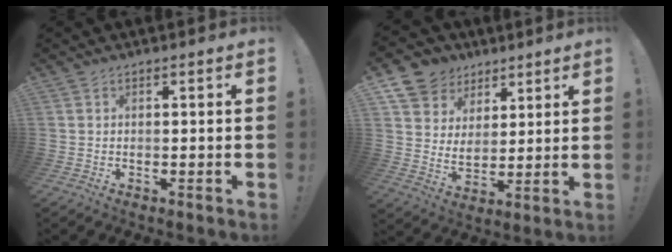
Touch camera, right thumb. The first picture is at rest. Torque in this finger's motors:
{"motor_torque": [0.48, 0.70, 0.03, 0.03, 0.01]}